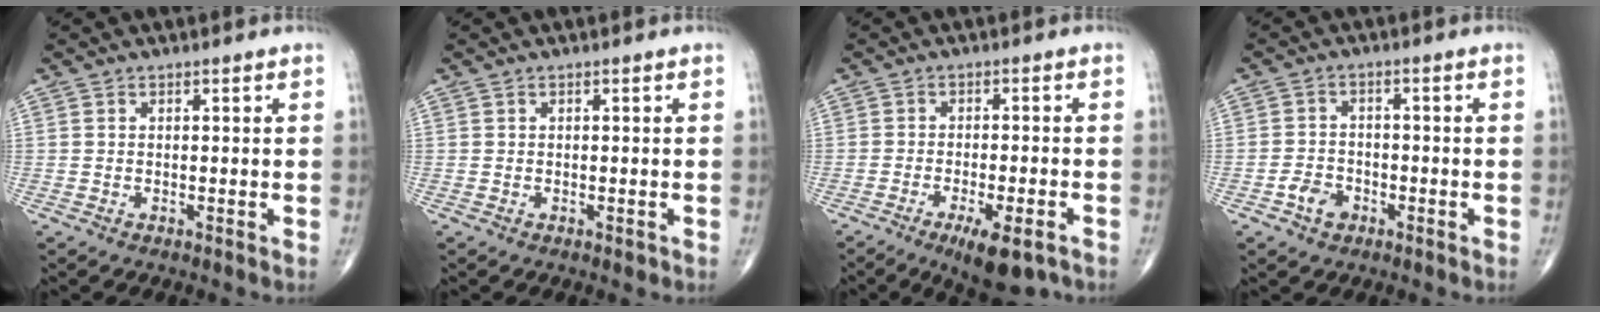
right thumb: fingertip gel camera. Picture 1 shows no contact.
{"total": 0.5, "force": [-0.2, 0.3, 0.4], "torque": [0.001, 0.000, -0.003]}
{"total": 8.8, "force": [-5.2, 2.5, 6.6], "torque": [-0.094, 0.004, -0.076]}
{"total": 4.0, "force": [-2.1, 2.9, 1.8], "torque": [-0.019, 0.017, -0.037]}